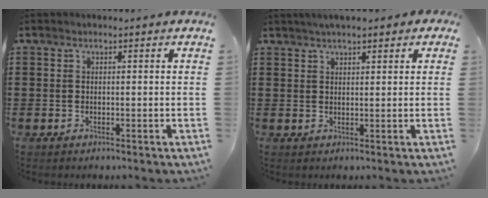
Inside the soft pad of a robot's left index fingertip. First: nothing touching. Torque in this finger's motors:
{"motor_torque": [2.14, 0.00, 1.05, 0.21]}